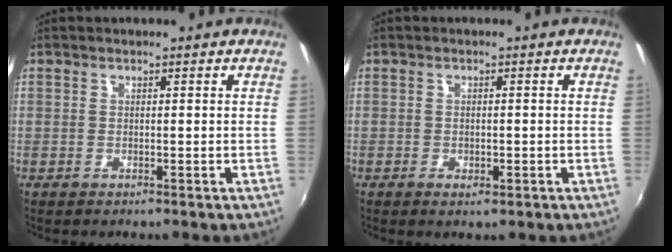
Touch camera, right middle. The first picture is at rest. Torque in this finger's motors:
{"motor_torque": [-0.23, -0.10, 0.00, 0.00]}